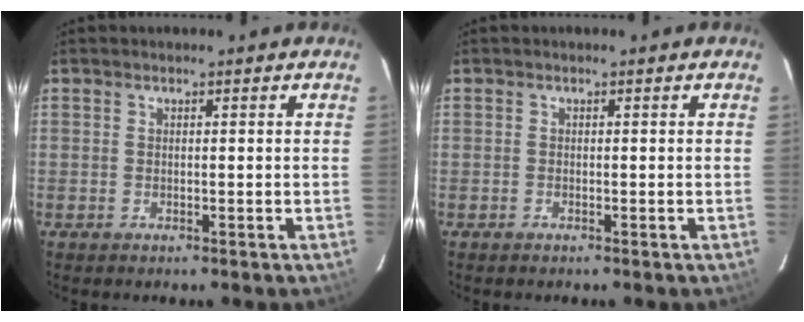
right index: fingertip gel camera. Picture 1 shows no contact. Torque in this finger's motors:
{"motor_torque": [0.03, -0.01, -0.07, -0.01]}